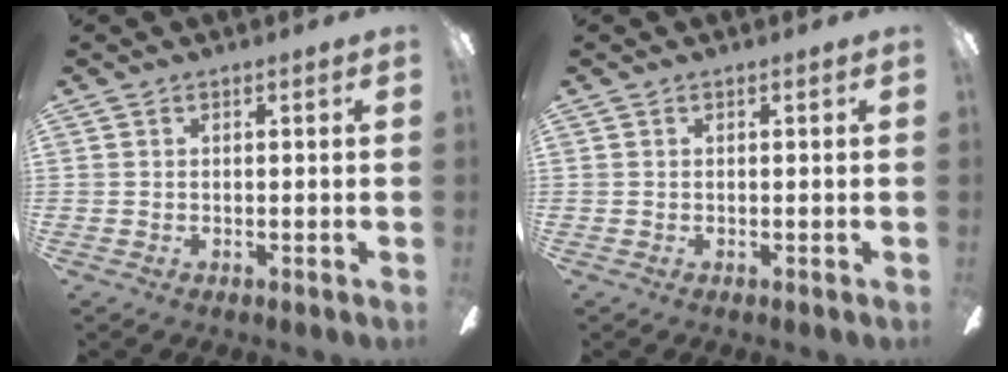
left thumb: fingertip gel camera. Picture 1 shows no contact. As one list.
[{"total": 0.0}]